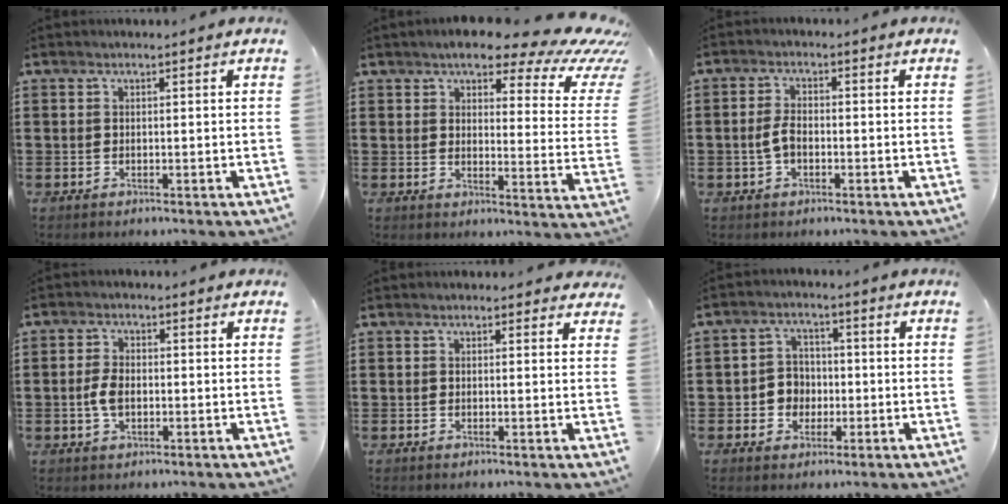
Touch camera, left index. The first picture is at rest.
{"total": 8.5, "force": [6.4, 2.3, 5.1], "torque": [-0.093, -0.038, 0.105]}
{"total": 3.5, "force": [-0.9, 1.7, 3.0], "torque": [-0.070, 0.001, -0.020]}
{"total": 3.8, "force": [-0.5, 2.1, 3.2], "torque": [-0.082, -0.003, -0.016]}
{"total": 1.0, "force": [0.7, 0.6, 0.4], "torque": [-0.002, 0.001, 0.012]}
{"total": 4.3, "force": [-1.0, 4.0, 1.4], "torque": [-0.040, 0.010, -0.022]}